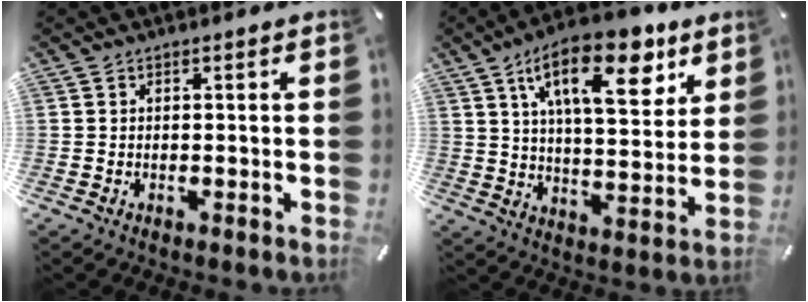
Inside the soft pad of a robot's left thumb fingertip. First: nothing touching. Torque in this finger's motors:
{"motor_torque": [2.50, 2.50, 1.92, -0.85, 0.39]}